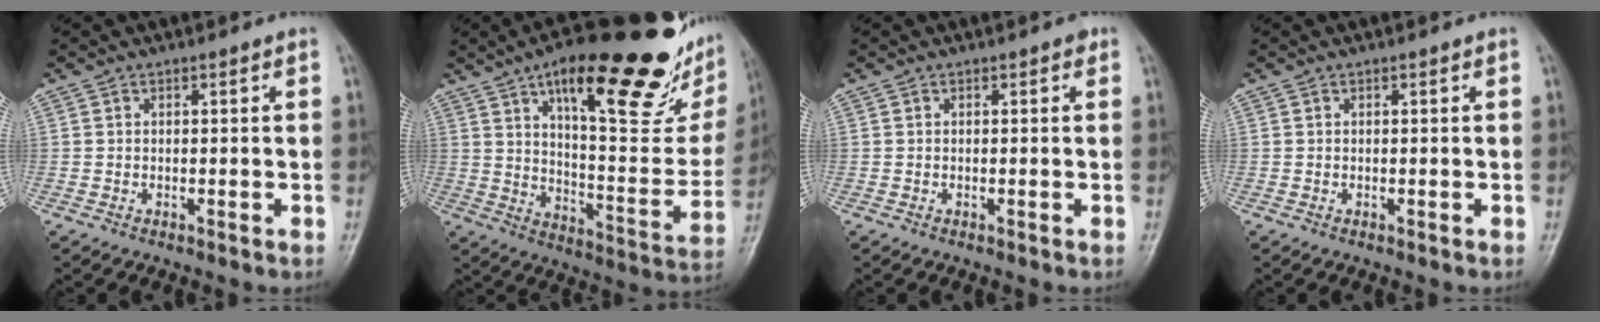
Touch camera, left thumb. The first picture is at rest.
{"total": 32.0, "force": [18.4, 10.2, 24.1], "torque": [-0.307, -0.049, 0.278]}
{"total": 0.6, "force": [0.3, 0.3, 0.4], "torque": [-0.001, 0.001, -0.001]}
{"total": 0.0}